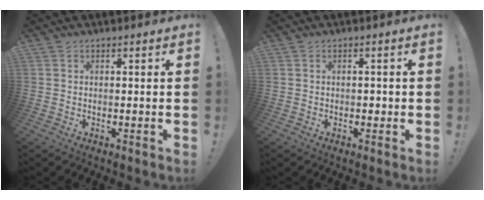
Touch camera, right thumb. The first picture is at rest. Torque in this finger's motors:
{"motor_torque": [0.08, 0.04, 0.01, -0.01, -0.02]}